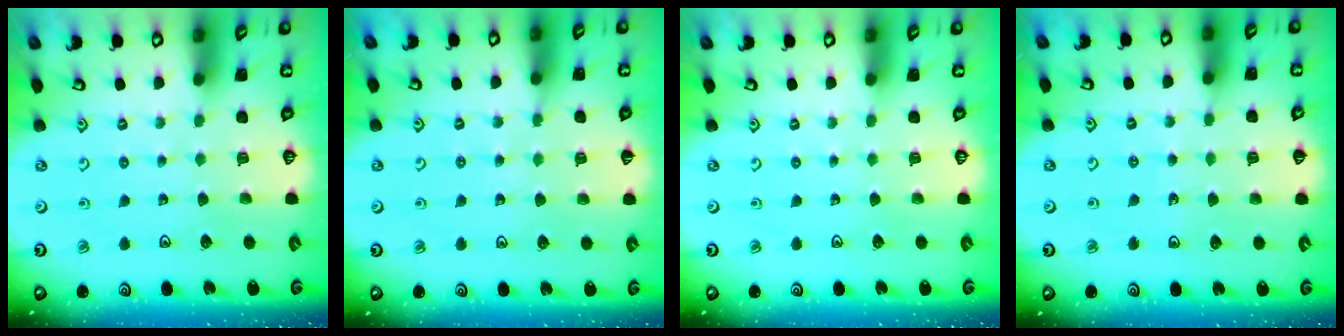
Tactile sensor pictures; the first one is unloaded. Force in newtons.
{"total": 3.9, "press": 3.8, "slide": 0.6}
{"total": 0.0}
{"total": 4.3, "press": 4.0, "slide": 1.4}